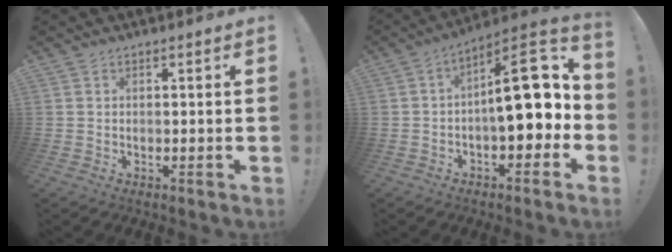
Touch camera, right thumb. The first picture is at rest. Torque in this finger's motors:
{"motor_torque": [0.67, 0.36, 1.15, -0.18, 0.13]}